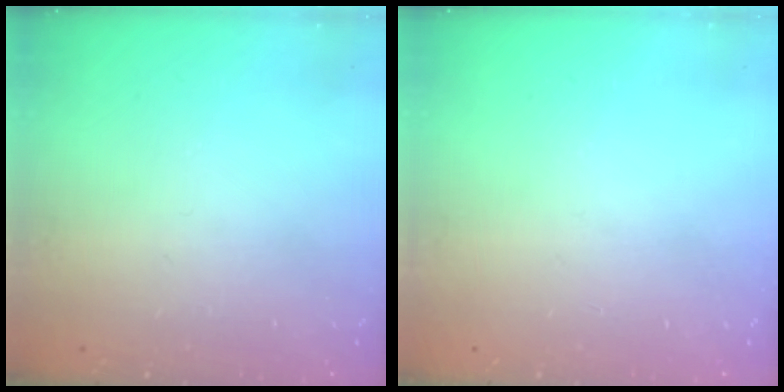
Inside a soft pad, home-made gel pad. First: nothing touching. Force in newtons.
{"total": 0.0}